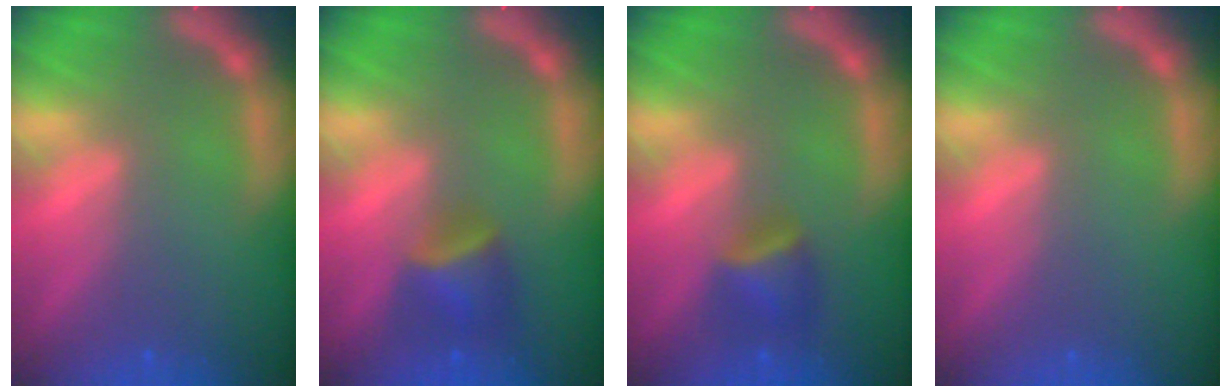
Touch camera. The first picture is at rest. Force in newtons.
{"total": 3.4}
{"total": 2.9}
{"total": 0.0}